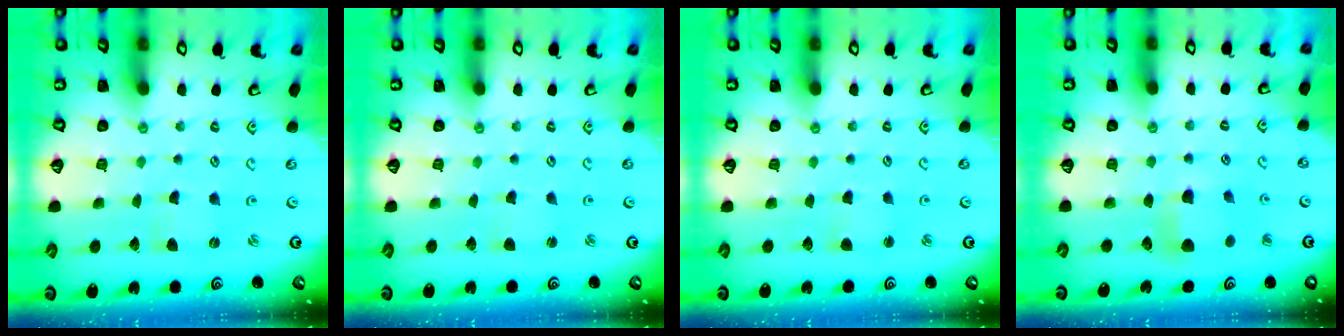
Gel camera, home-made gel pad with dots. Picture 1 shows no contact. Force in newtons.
{"total": 2.1, "press": 2.0, "slide": 0.3}
{"total": 2.2, "press": 2.2, "slide": 0.2}
{"total": 7.5, "press": 7.5, "slide": 0.6}